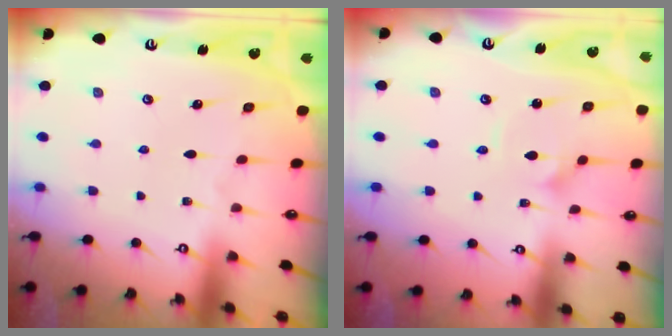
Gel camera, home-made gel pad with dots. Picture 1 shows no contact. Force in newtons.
{"total": 2.2, "press": 2.2, "slide": 0.1}